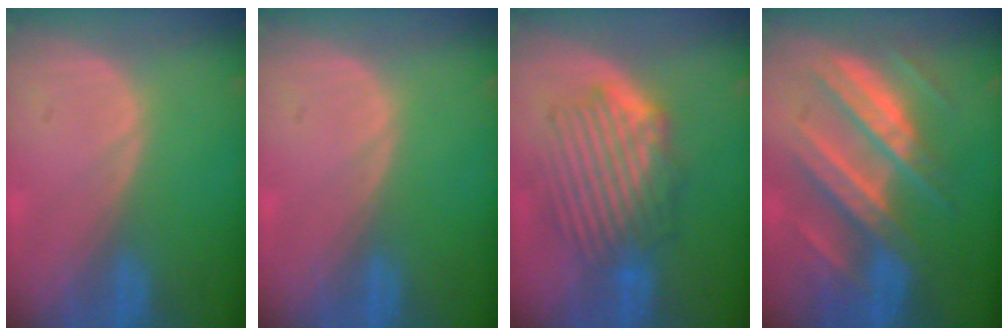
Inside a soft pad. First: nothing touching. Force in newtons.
{"total": 0.0}
{"total": 9.1, "press": 8.3, "slide": 3.7}
{"total": 10.2, "press": 10.2, "slide": 1.0}